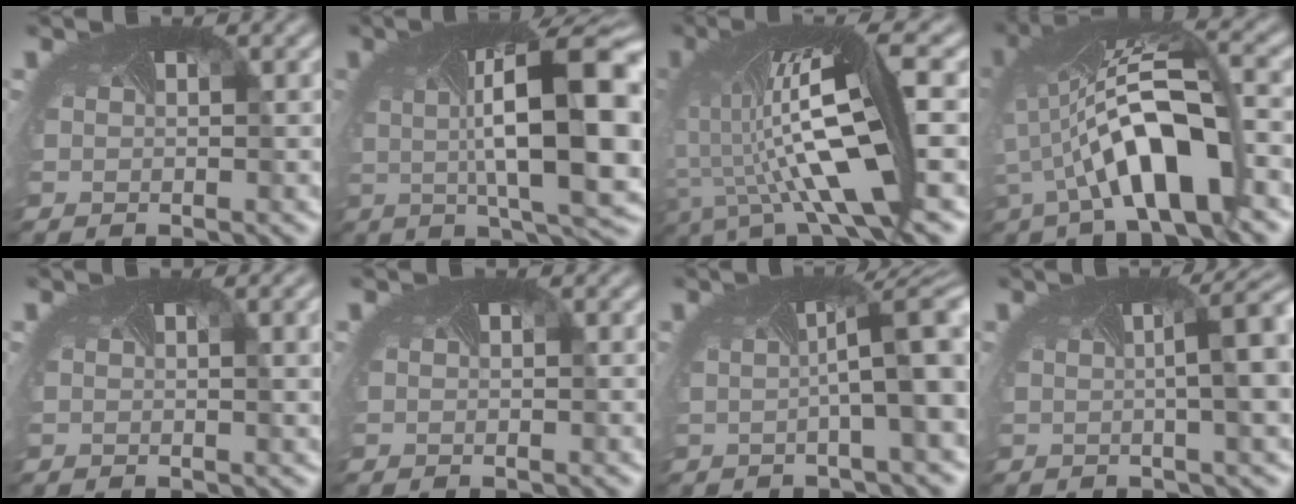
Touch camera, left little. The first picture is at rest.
{"total": 15.2, "force": [0.8, 5.1, 14.4], "torque": [-0.239, -0.009, 0.024]}
{"total": 10.5, "force": [-0.5, 2.4, 10.2], "torque": [-0.185, -0.014, -0.005]}
{"total": 6.9, "force": [-2.2, 2.1, 6.2], "torque": [-0.144, -0.003, -0.034]}
{"total": 3.2, "force": [0.9, 1.2, 2.8], "torque": [-0.025, 0.005, 0.004]}
{"total": 0.0}
{"total": 7.4, "force": [0.2, 1.7, 7.2], "torque": [-0.095, 0.006, 0.008]}
{"total": 8.5, "force": [1.3, 2.7, 7.9], "torque": [-0.099, 0.008, 0.014]}